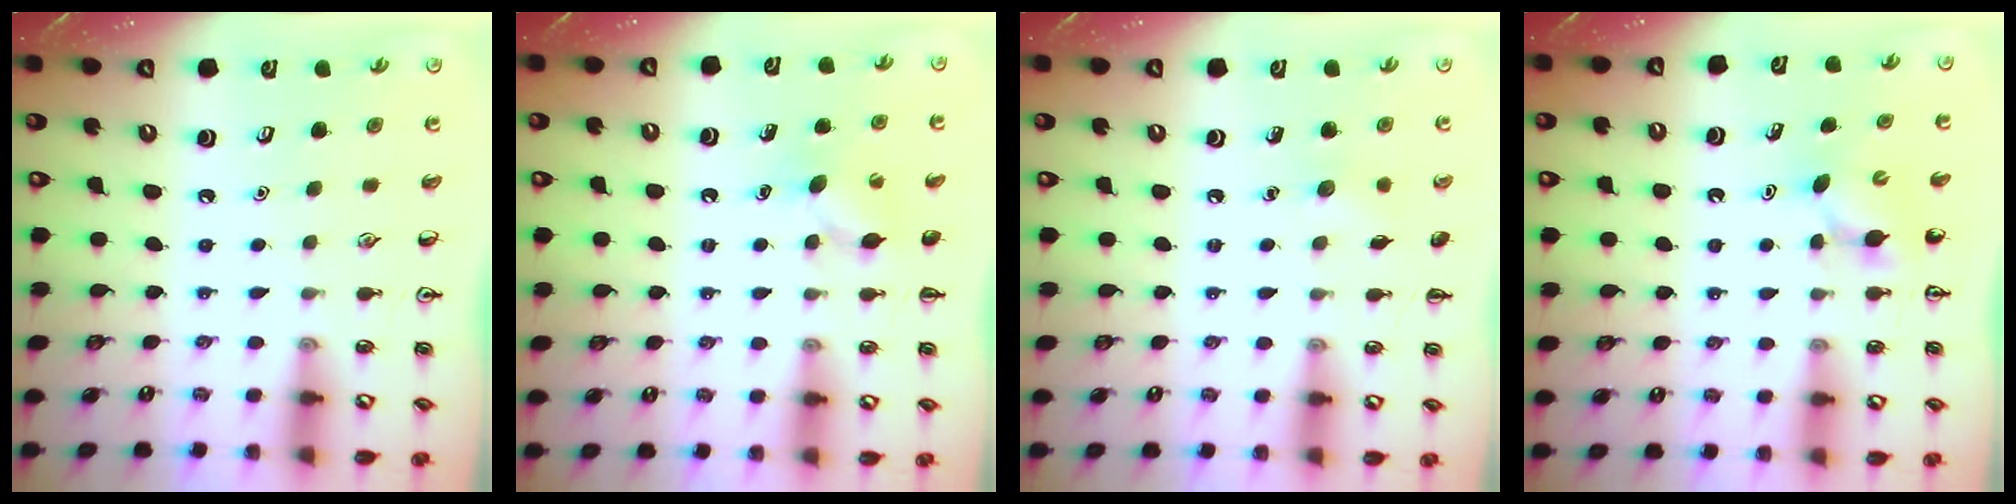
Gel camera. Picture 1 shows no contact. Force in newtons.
{"total": 4.3, "press": 4.1, "slide": 1.1}
{"total": 4.8, "press": 4.6, "slide": 1.4}
{"total": 4.2, "press": 4.0, "slide": 1.1}